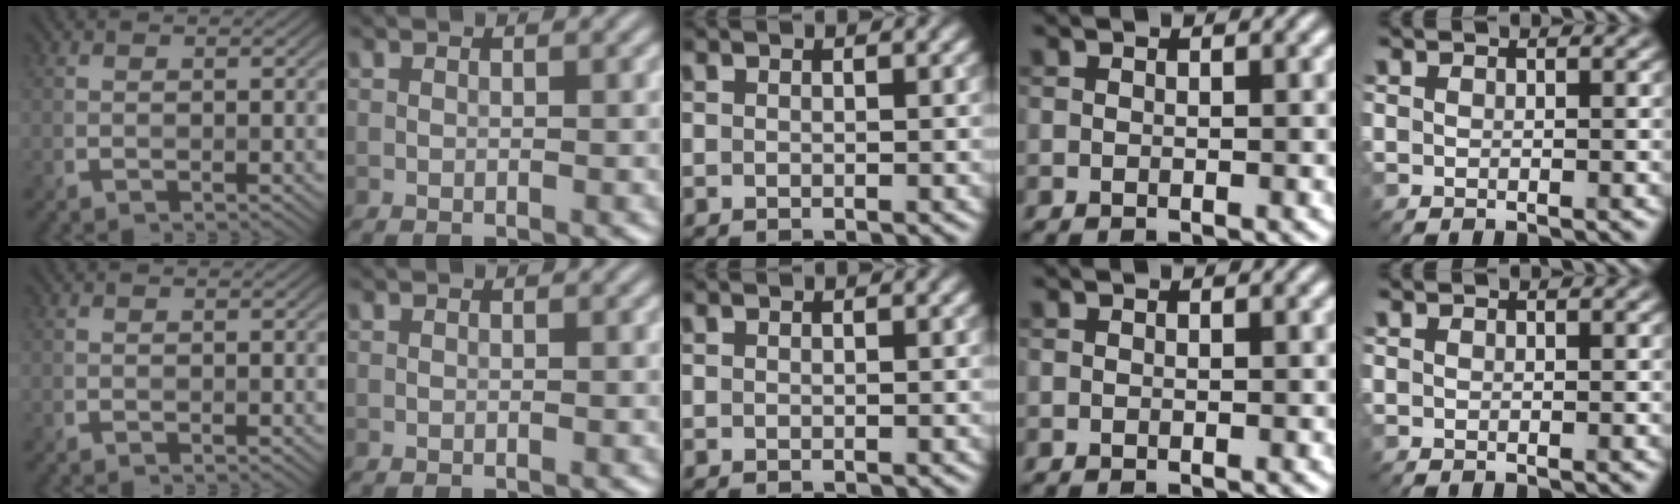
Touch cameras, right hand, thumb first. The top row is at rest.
{}